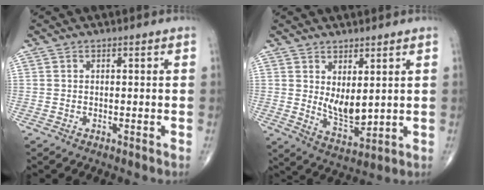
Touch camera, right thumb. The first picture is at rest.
{"total": 6.9, "force": [1.8, 3.2, 5.8], "torque": [-0.088, -0.031, 0.046]}